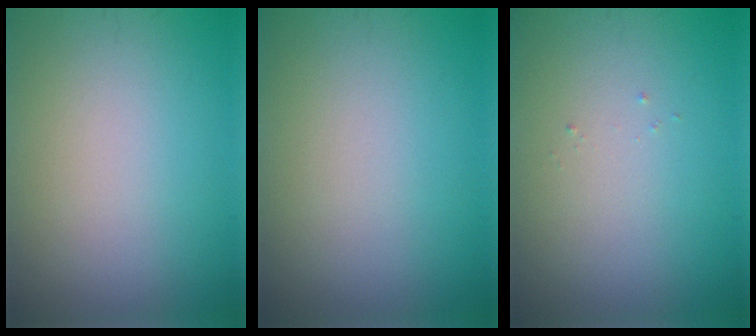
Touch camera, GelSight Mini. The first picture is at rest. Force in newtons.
{"total": 0.0}
{"total": 0.0}